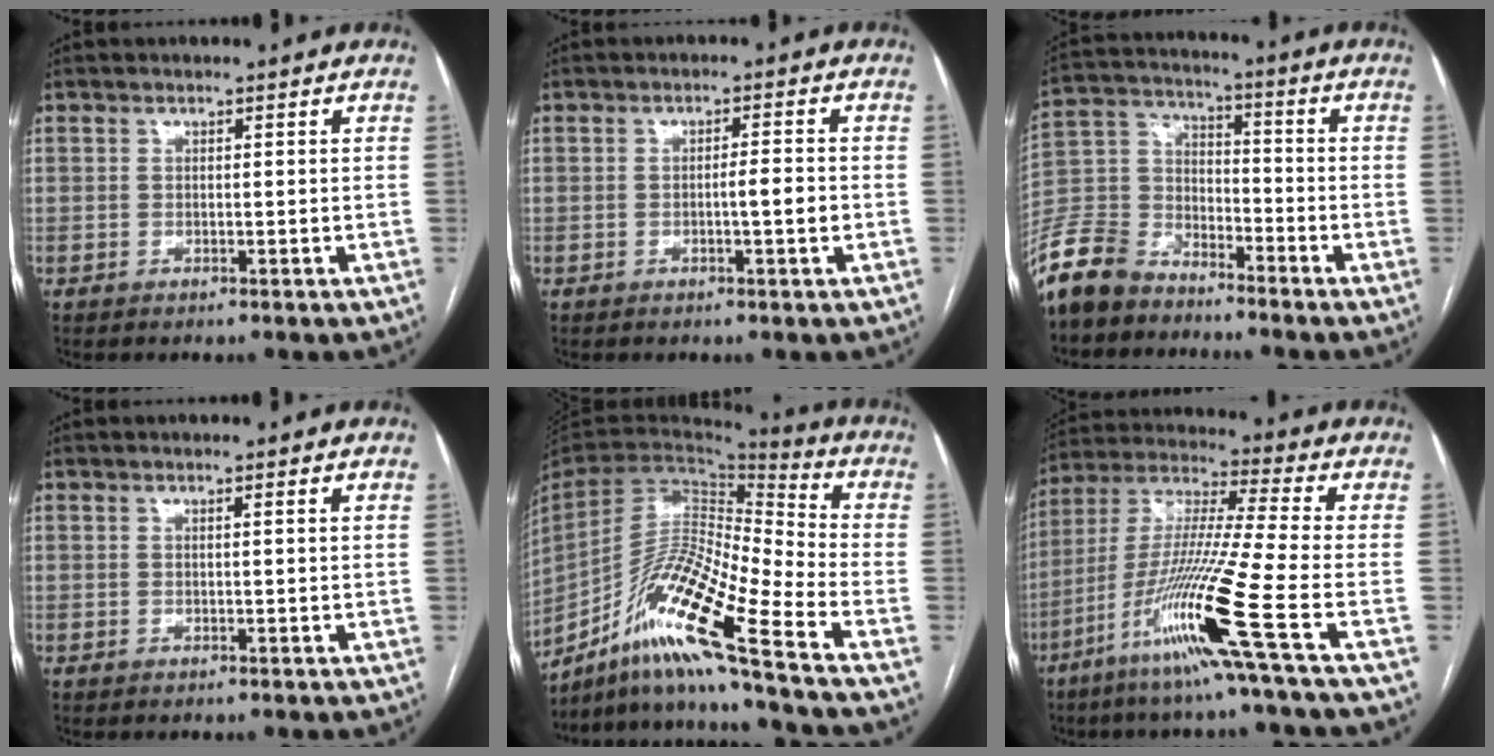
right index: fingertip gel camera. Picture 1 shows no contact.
{"total": 3.1, "force": [-0.7, 0.0, 3.0], "torque": [-0.047, 0.000, -0.013]}
{"total": 11.8, "force": [-10.0, 5.3, 3.2], "torque": [-0.078, 0.008, -0.203]}
{"total": 1.2, "force": [0.7, -0.1, 0.9], "torque": [-0.014, 0.004, 0.009]}
{"total": 17.8, "force": [-11.4, -0.4, 13.7], "torque": [-0.280, -0.008, -0.215]}
{"total": 18.0, "force": [-7.9, -2.0, 16.1], "torque": [-0.333, -0.033, -0.155]}